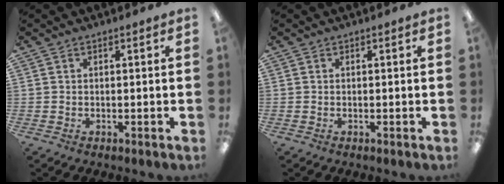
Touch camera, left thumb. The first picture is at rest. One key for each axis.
{"total": 0.0}